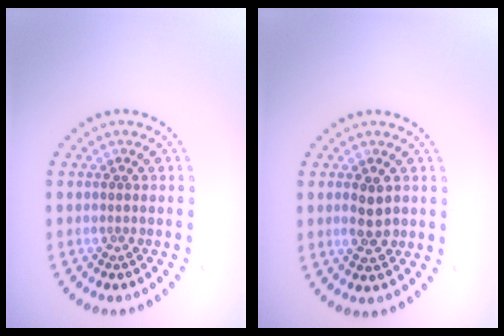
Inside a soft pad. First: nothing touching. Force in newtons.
{"total": 2.4, "press": 2.4, "slide": 0.1}